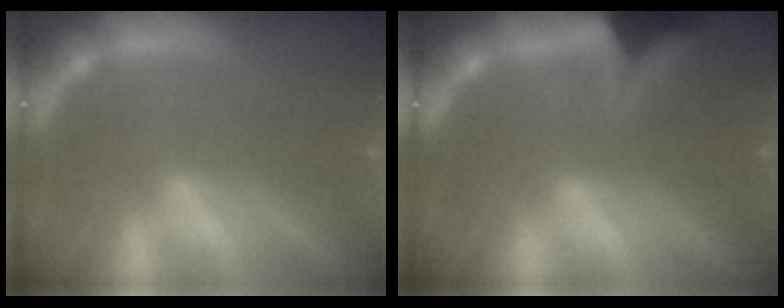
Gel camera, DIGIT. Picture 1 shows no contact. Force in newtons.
{"total": 5.4}